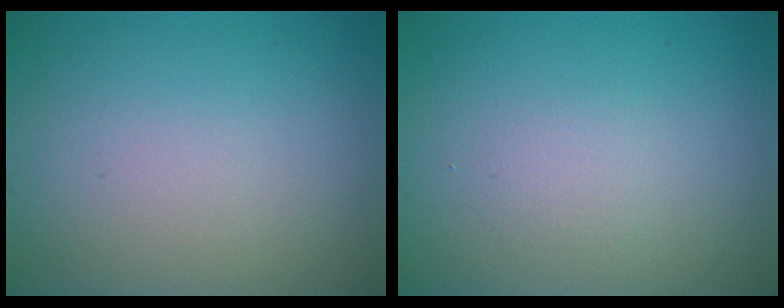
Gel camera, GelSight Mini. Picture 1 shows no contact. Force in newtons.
{"total": 1.1, "press": 1.1, "slide": 0.0}